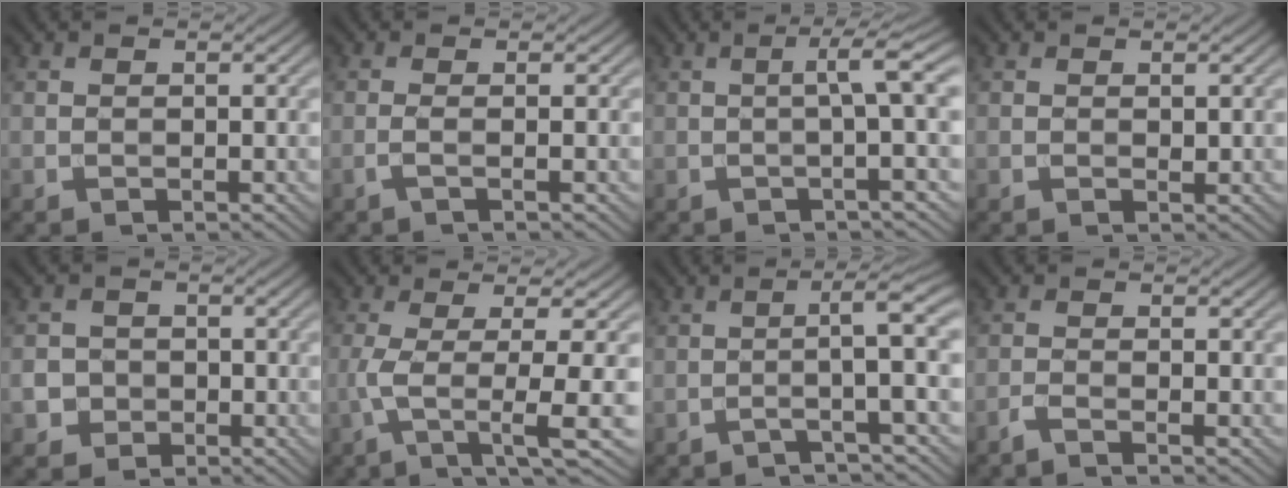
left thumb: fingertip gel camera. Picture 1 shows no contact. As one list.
[{"total": 1.4, "force": [-0.3, 0.1, 1.4], "torque": [-0.026, 0.005, -0.015]}, {"total": 5.1, "force": [0.1, 0.2, 5.1], "torque": [-0.087, 0.014, -0.008]}, {"total": 0.6, "force": [0.2, 0.2, 0.5], "torque": [-0.006, -0.002, 0.002]}, {"total": 3.4, "force": [-1.0, 3.2, 0.7], "torque": [-0.009, 0.000, -0.031]}, {"total": 7.0, "force": [-1.0, 1.1, 6.8], "torque": [-0.120, -0.004, -0.023]}, {"total": 4.8, "force": [-1.0, 0.0, 4.7], "torque": [-0.071, 0.017, -0.039]}, {"total": 1.5, "force": [-1.2, 0.1, 1.0], "torque": [-0.016, 0.000, -0.035]}]